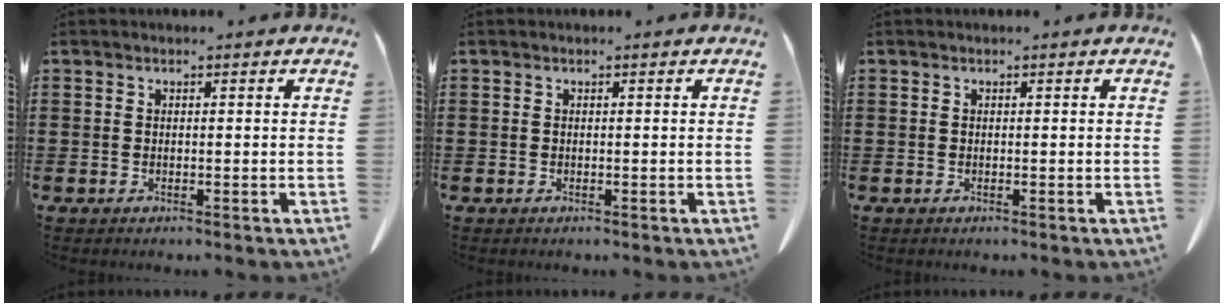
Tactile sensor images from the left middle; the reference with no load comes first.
{"total": 0.0}
{"total": 0.0}